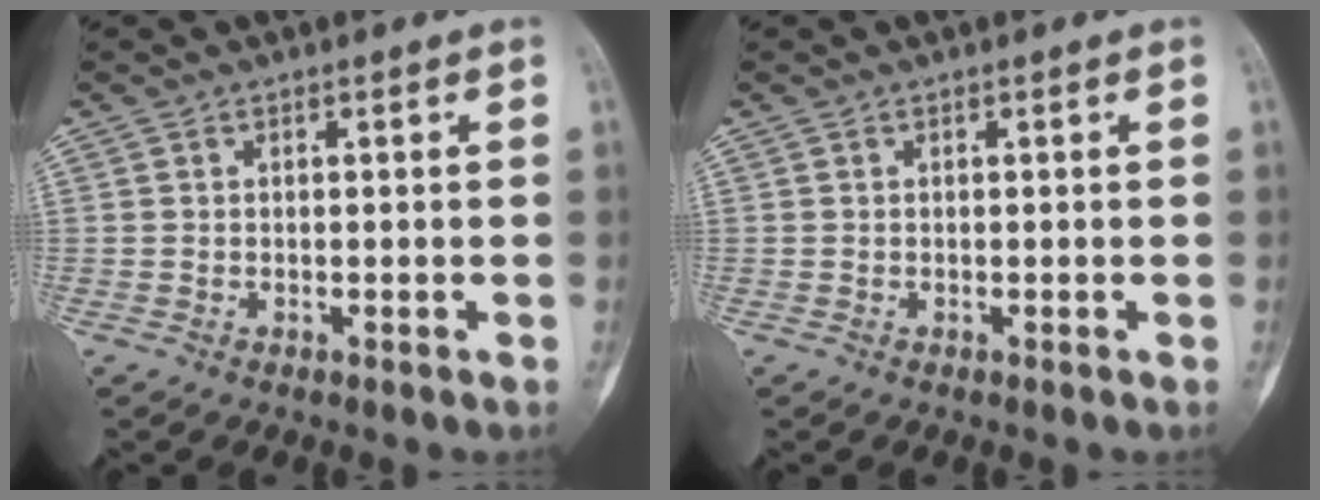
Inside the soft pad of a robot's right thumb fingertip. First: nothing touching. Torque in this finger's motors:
{"motor_torque": [0.09, 0.04, 0.04, -0.04, 0.00]}